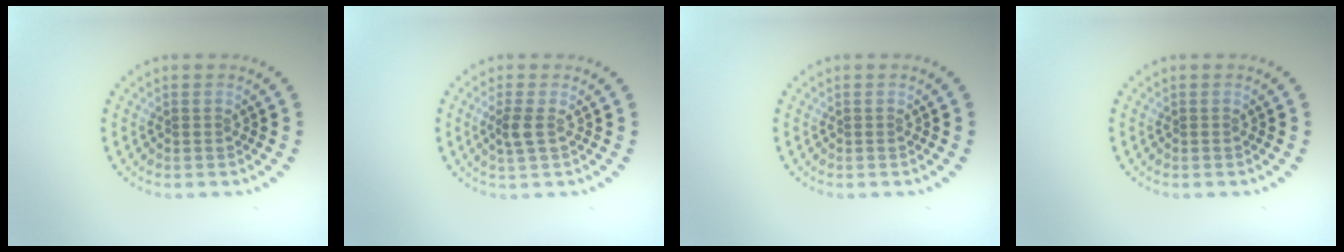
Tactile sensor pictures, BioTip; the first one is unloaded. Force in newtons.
{"total": 1.6, "press": 1.4, "slide": 0.8}
{"total": 0.0}
{"total": 0.0}